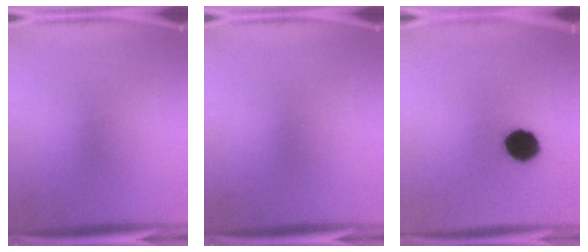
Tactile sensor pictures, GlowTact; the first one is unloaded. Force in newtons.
{"total": 0.0}
{"total": 10.3}